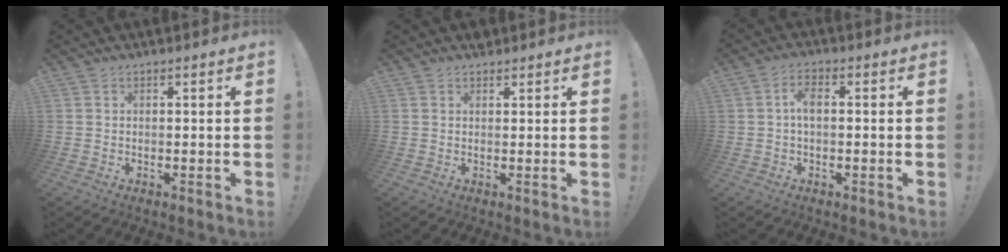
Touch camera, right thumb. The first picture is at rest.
{"total": 1.6, "force": [1.3, 0.9, 0.3], "torque": [0.008, -0.007, 0.021]}
{"total": 4.4, "force": [0.3, 2.3, 3.8], "torque": [-0.077, 0.009, 0.004]}